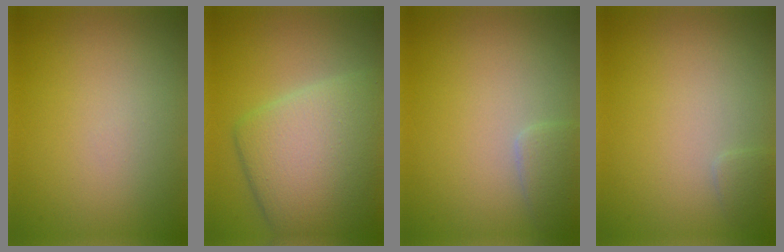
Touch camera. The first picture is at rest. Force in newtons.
{"total": 8.6, "press": 8.6, "slide": 0.4}
{"total": 1.7, "press": 1.7, "slide": 0.1}
{"total": 0.8, "press": 0.8, "slide": 0.1}